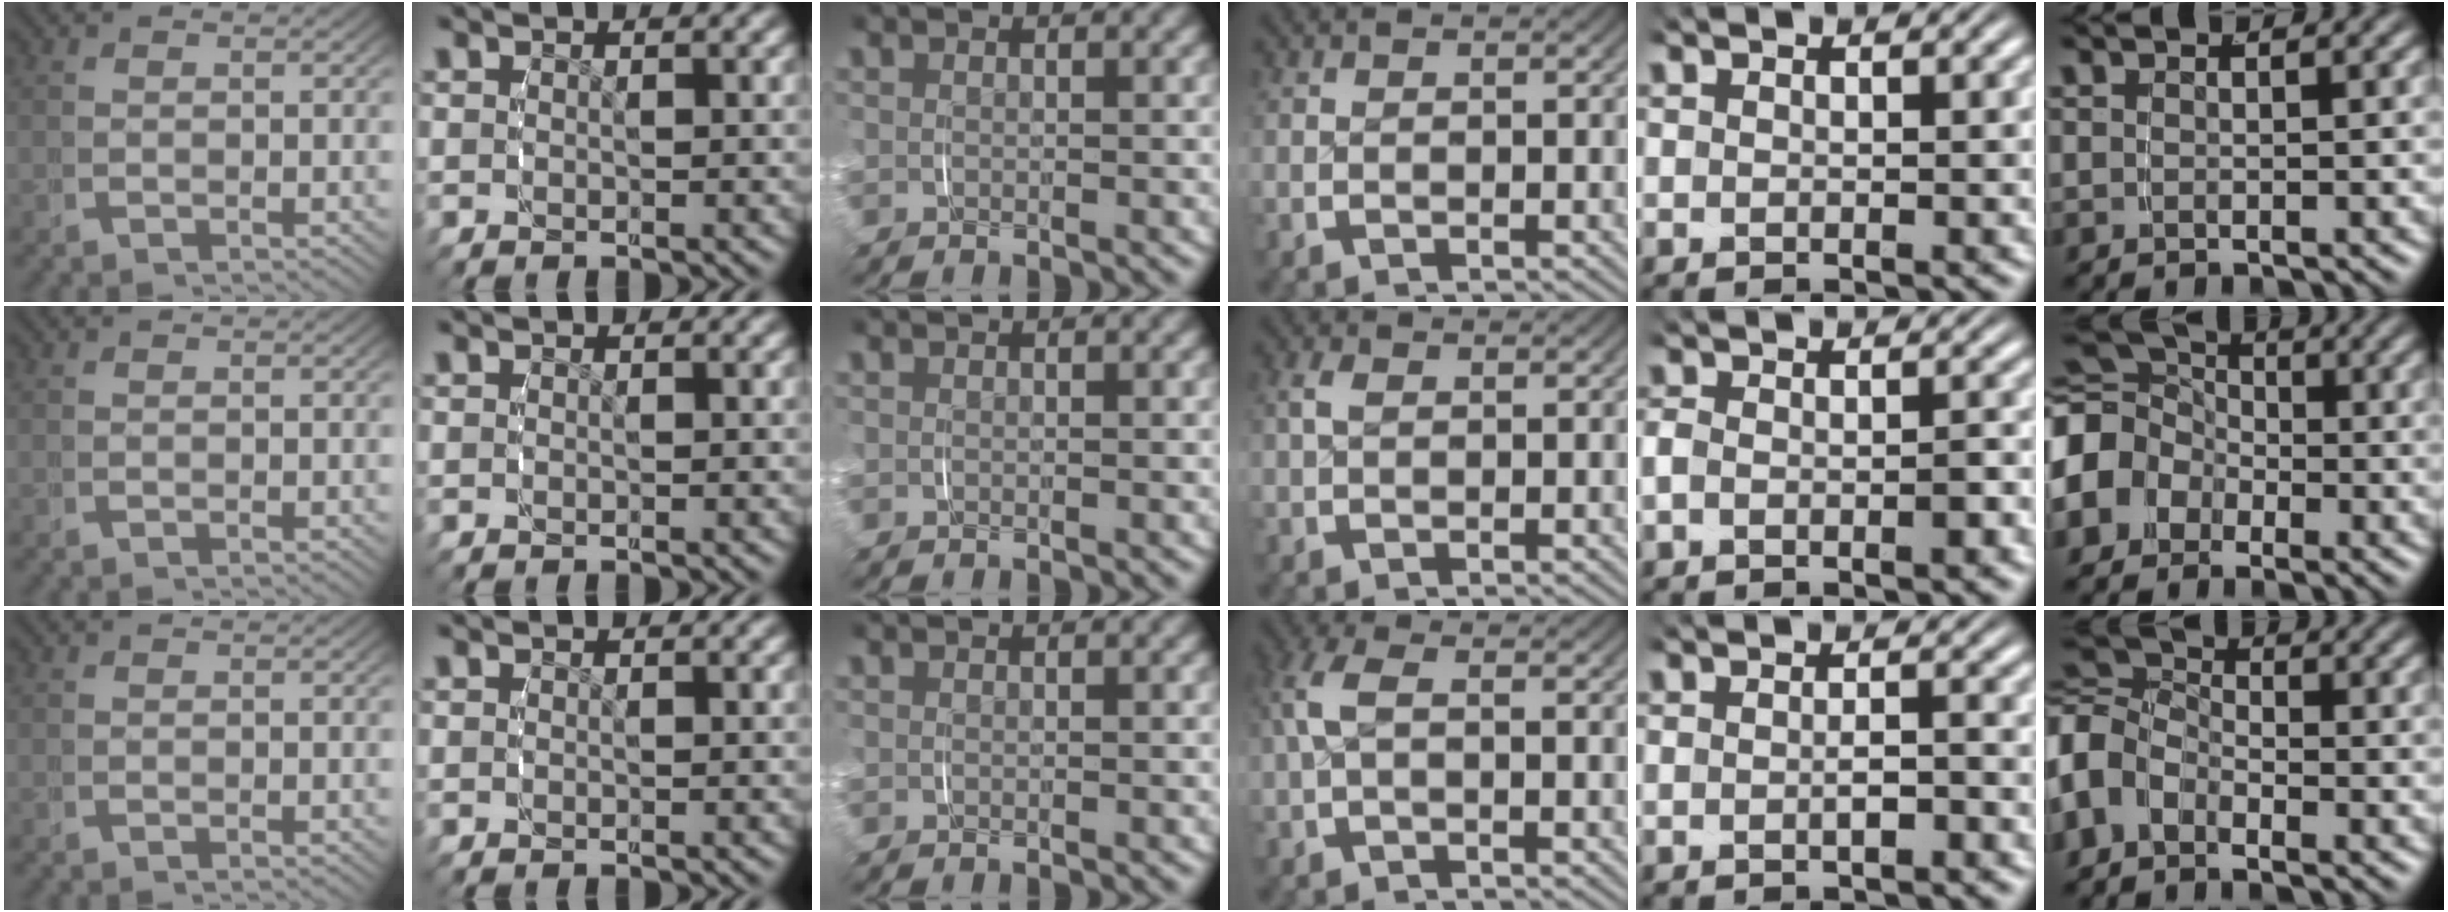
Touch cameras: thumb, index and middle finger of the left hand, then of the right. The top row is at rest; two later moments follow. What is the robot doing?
{"motion": "grasp_and_lifting", "object": "toothpaste"}